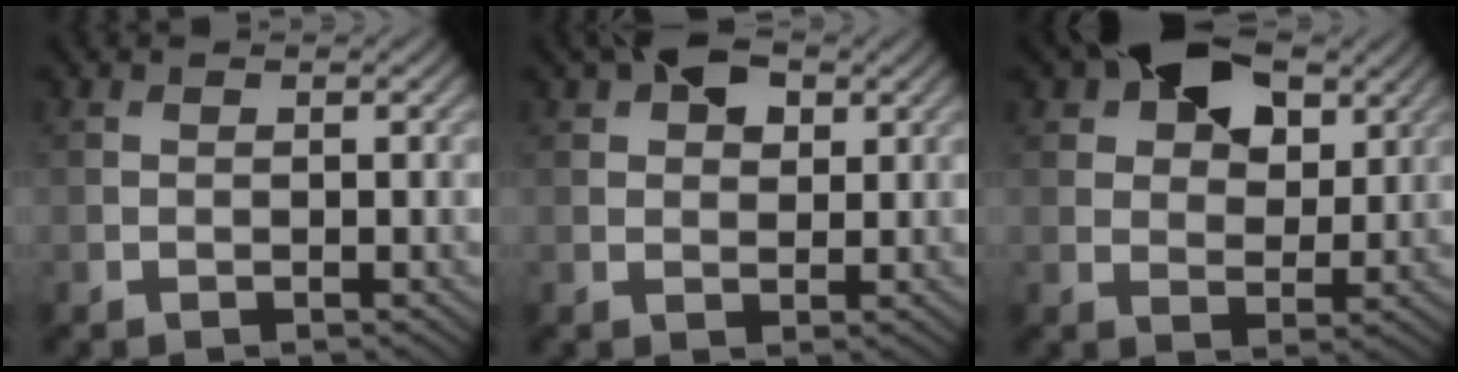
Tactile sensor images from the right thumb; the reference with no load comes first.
{"total": 4.7, "force": [2.3, 2.7, 3.0], "torque": [-0.048, 0.008, 0.035]}
{"total": 10.5, "force": [5.4, 6.2, 6.6], "torque": [-0.119, 0.015, 0.082]}